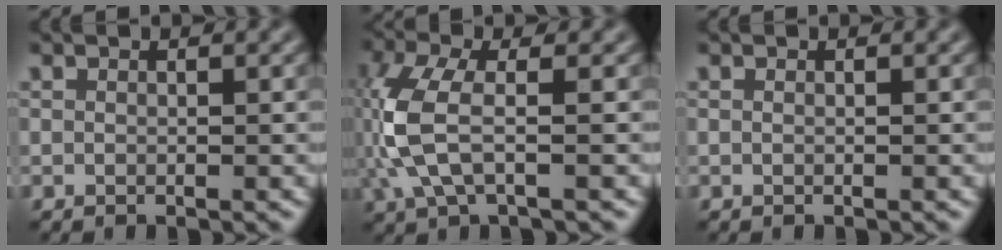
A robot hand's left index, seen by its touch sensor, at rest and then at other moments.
{"total": 5.7, "force": [-0.4, 2.5, 5.1], "torque": [-0.141, 0.004, -0.010]}
{"total": 0.0}